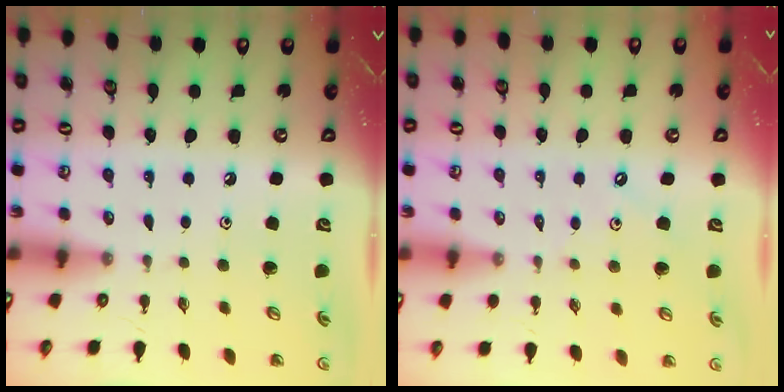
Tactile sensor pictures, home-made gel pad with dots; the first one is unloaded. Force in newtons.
{"total": 2.6, "press": 2.6, "slide": 0.3}